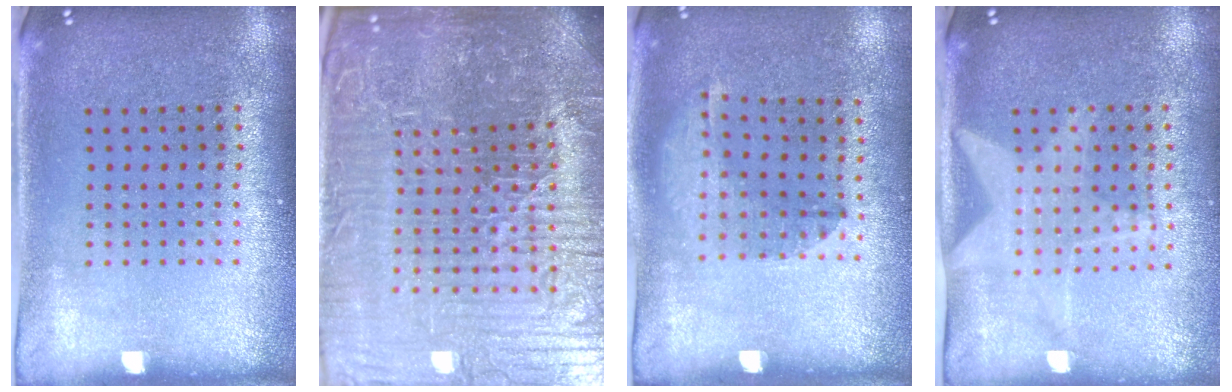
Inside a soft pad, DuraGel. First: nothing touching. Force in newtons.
{"total": 7.1, "press": 6.5, "slide": 2.9}
{"total": 1.3, "press": 1.0, "slide": 0.8}
{"total": 1.4, "press": 1.4, "slide": 0.2}